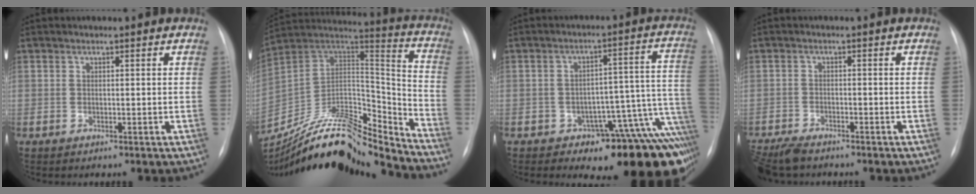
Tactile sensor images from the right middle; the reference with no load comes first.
{"total": 21.8, "force": [-19.9, 3.4, 8.3], "torque": [-0.157, 0.037, -0.339]}
{"total": 15.7, "force": [-10.4, 5.1, 10.5], "torque": [-0.013, 0.065, -0.125]}
{"total": 6.3, "force": [-5.5, 1.7, 2.6], "torque": [-0.043, -0.016, -0.094]}